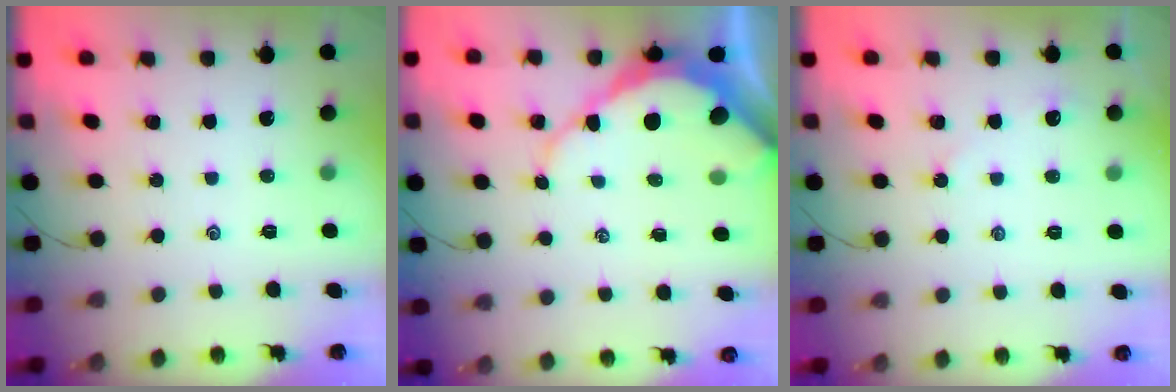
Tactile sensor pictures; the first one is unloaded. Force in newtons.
{"total": 10.3, "press": 10.2, "slide": 1.3}
{"total": 2.3, "press": 2.3, "slide": 0.3}